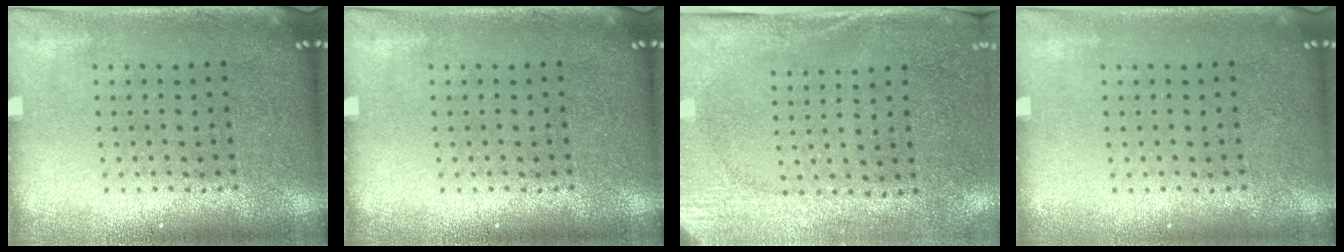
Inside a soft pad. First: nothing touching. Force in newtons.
{"total": 0.0}
{"total": 2.7, "press": 2.1, "slide": 1.7}
{"total": 0.0}